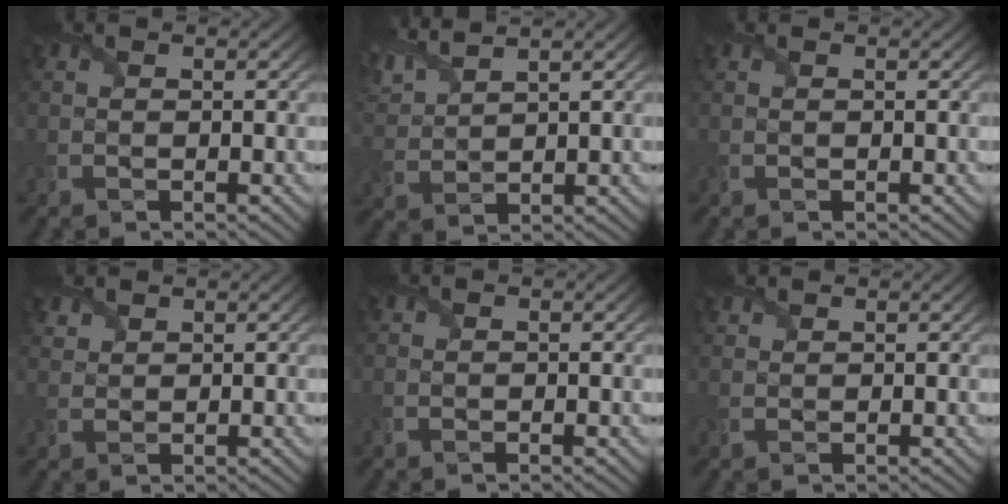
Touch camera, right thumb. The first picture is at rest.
{"total": 5.5, "force": [4.4, 1.3, 3.0], "torque": [-0.090, 0.020, 0.090]}
{"total": 0.0}
{"total": 1.9, "force": [1.7, 0.8, 0.5], "torque": [-0.013, 0.003, 0.041]}
{"total": 0.0}
{"total": 1.3, "force": [1.2, 0.4, 0.3], "torque": [-0.008, 0.003, 0.030]}